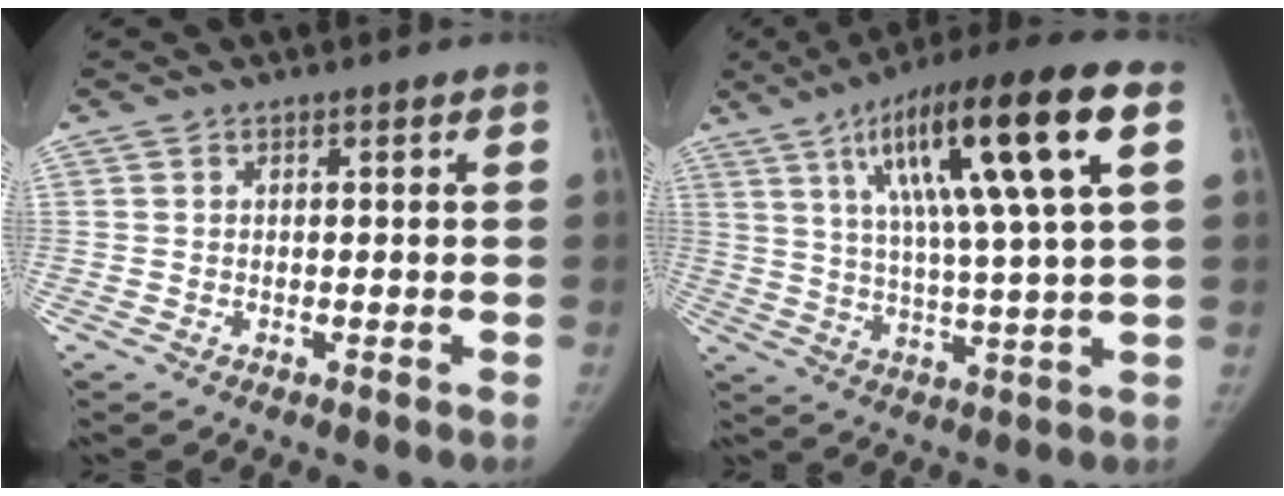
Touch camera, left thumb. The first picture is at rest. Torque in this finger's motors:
{"motor_torque": [0.87, 1.20, 1.88, -0.89, 0.16]}